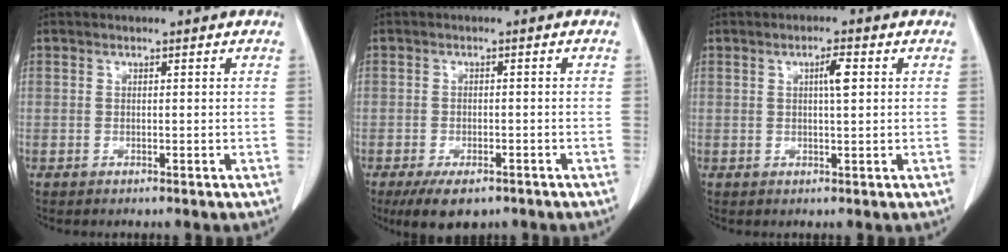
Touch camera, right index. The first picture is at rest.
{"total": 5.9, "force": [-4.1, 2.7, 3.3], "torque": [-0.050, -0.005, -0.062]}
{"total": 2.8, "force": [0.8, 0.3, 2.7], "torque": [-0.044, 0.002, 0.012]}